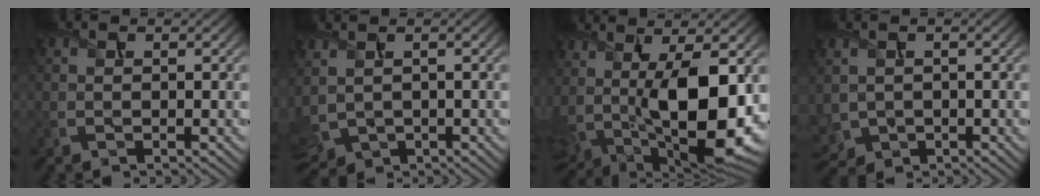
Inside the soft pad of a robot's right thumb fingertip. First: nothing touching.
{"total": 5.2, "force": [0.3, 3.3, 4.0], "torque": [-0.128, -0.016, 0.023]}
{"total": 16.8, "force": [1.6, 6.6, 15.3], "torque": [-0.274, -0.002, 0.042]}
{"total": 3.7, "force": [-0.6, 3.0, 2.1], "torque": [-0.068, -0.016, -0.010]}